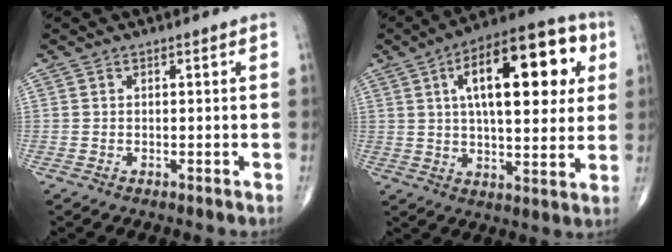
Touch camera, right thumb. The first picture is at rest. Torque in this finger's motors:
{"motor_torque": [0.83, 4.19, 1.82, 0.62, 0.36]}